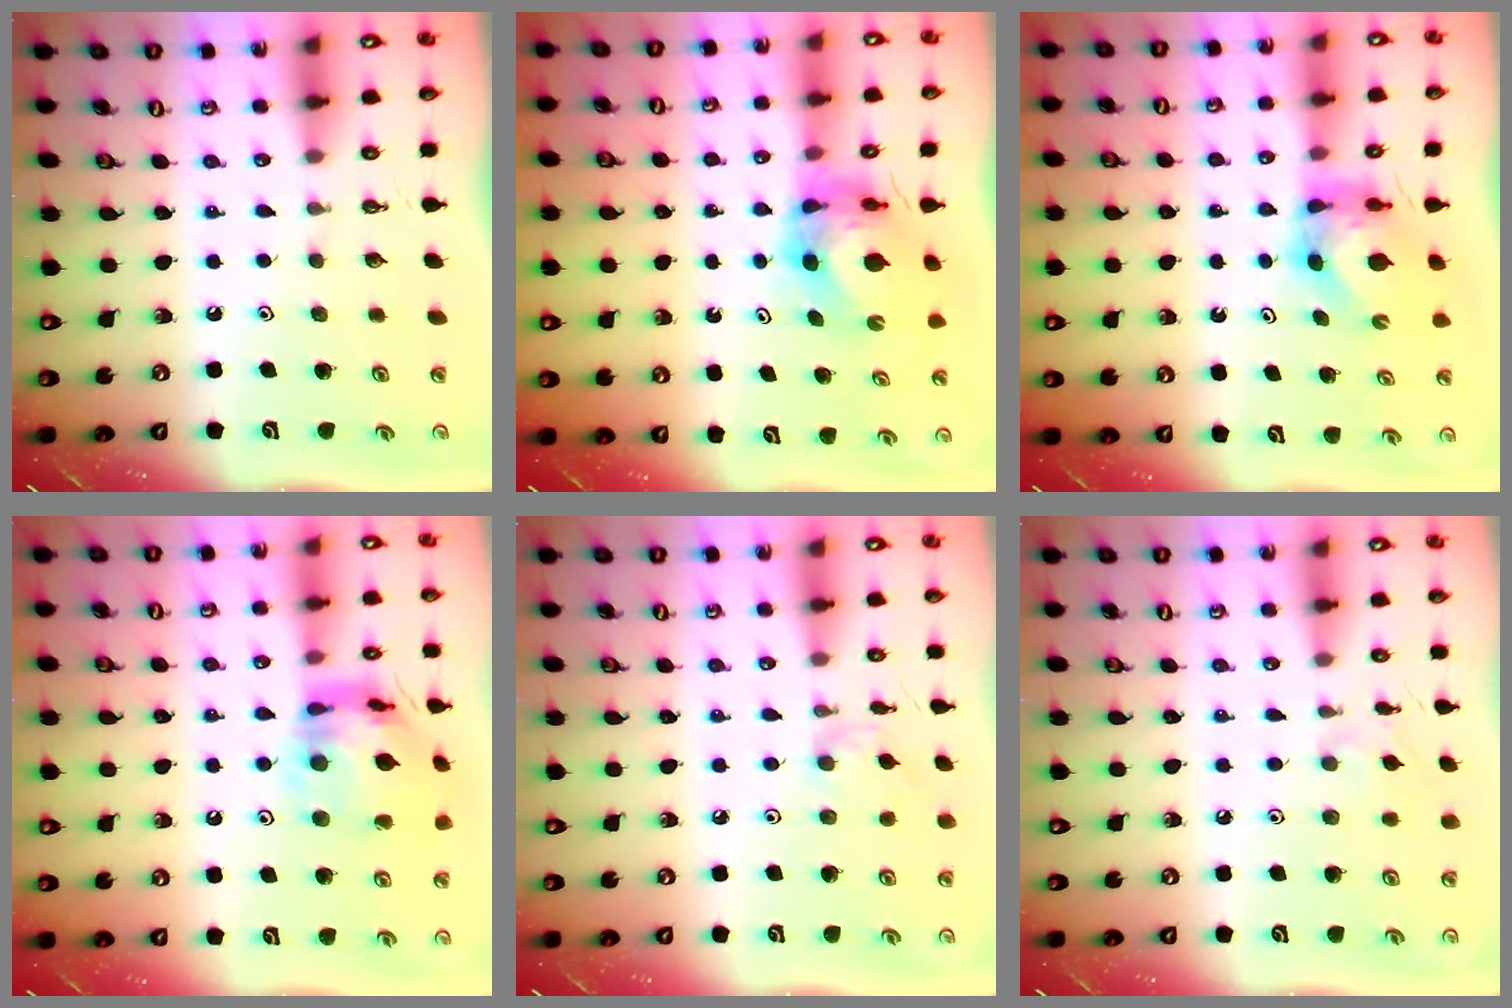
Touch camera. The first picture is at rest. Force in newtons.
{"total": 7.6, "press": 7.6, "slide": 0.6}
{"total": 6.0, "press": 6.0, "slide": 0.3}
{"total": 15.9, "press": 15.8, "slide": 1.5}
{"total": 2.5, "press": 2.5, "slide": 0.4}
{"total": 3.3, "press": 3.2, "slide": 0.7}